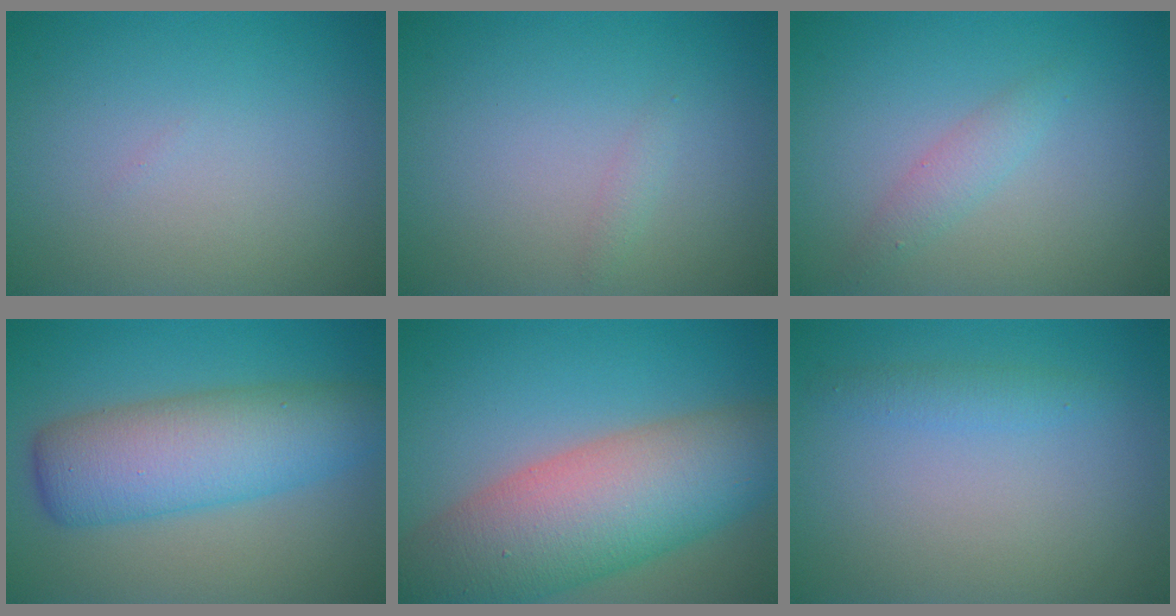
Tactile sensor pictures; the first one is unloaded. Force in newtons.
{"total": 0.7, "press": 0.7, "slide": 0.0}
{"total": 1.6, "press": 1.6, "slide": 0.1}
{"total": 7.8, "press": 7.8, "slide": 0.1}
{"total": 12.0, "press": 11.9, "slide": 0.6}
{"total": 1.3, "press": 1.3, "slide": 0.0}